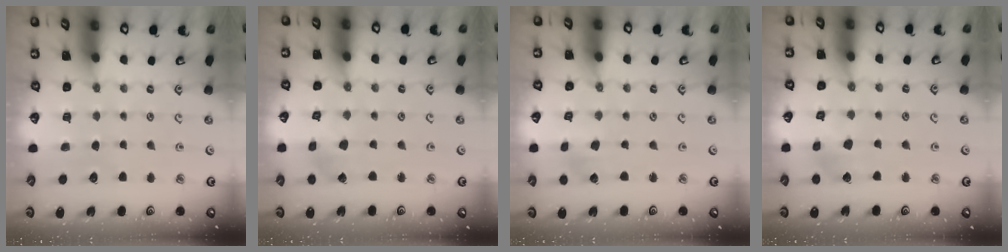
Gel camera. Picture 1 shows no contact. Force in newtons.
{"total": 1.7, "press": 1.7, "slide": 0.2}
{"total": 1.1, "press": 1.1, "slide": 0.2}
{"total": 5.8, "press": 5.8, "slide": 0.4}